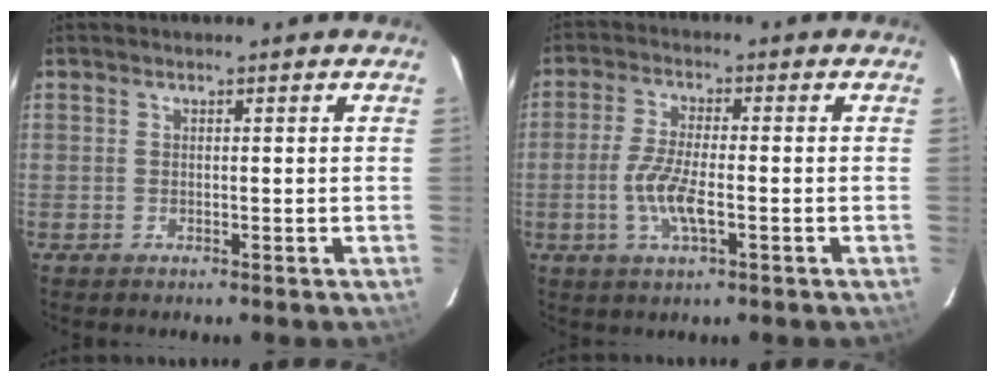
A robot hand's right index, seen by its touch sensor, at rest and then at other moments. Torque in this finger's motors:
{"motor_torque": [0.85, -0.26, 0.55, 0.13]}